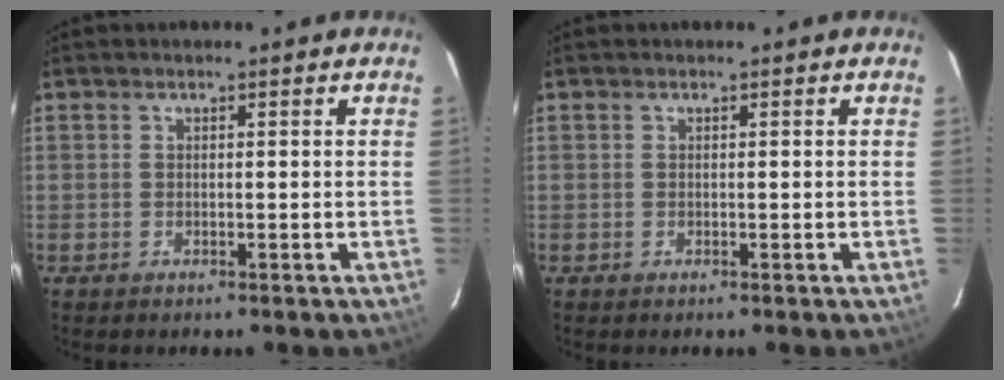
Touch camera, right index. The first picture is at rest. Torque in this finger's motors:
{"motor_torque": [0.00, 0.00, 0.02, 0.00]}